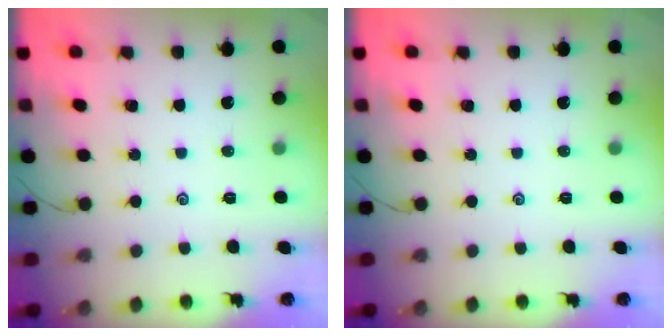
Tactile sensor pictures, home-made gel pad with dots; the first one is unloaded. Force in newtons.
{"total": 0.0}